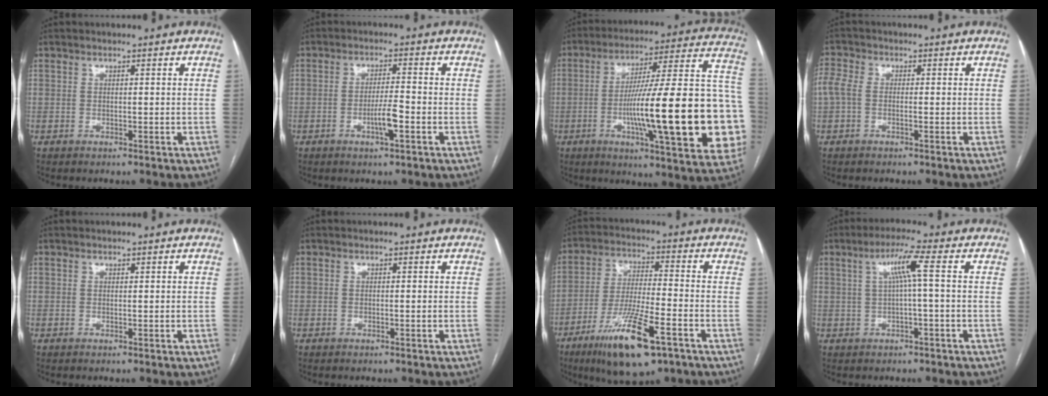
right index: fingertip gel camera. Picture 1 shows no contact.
{"total": 4.2, "force": [-1.6, 0.3, 3.9], "torque": [-0.071, -0.003, -0.029]}
{"total": 29.6, "force": [-5.5, 3.0, 29.0], "torque": [-0.341, 0.009, -0.087]}
{"total": 3.6, "force": [-0.2, 2.1, 2.9], "torque": [-0.080, 0.018, -0.009]}
{"total": 0.0}
{"total": 0.0}
{"total": 14.6, "force": [-8.1, 2.5, 11.9], "torque": [-0.226, -0.025, -0.136]}
{"total": 5.1, "force": [0.8, -0.7, 4.9], "torque": [-0.090, 0.014, 0.018]}